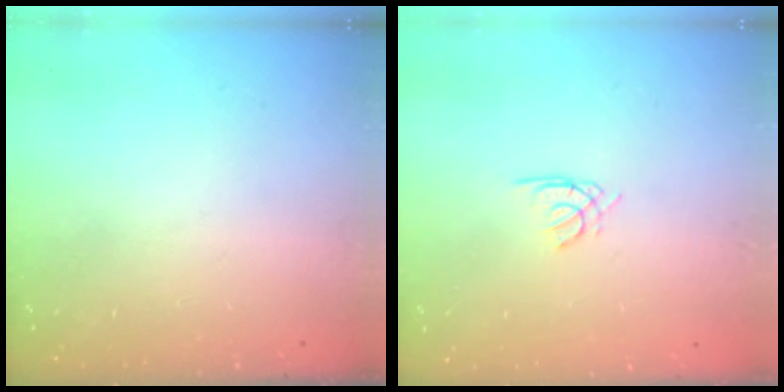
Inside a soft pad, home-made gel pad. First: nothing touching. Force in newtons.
{"total": 1.5, "press": 1.4, "slide": 0.4}